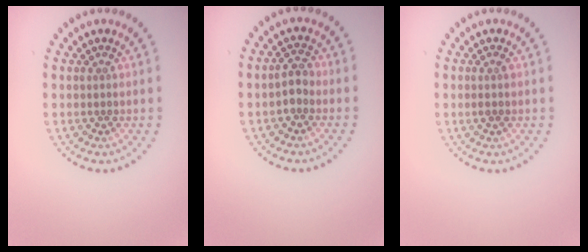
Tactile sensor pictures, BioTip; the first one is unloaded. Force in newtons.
{"total": 1.5, "press": 1.4, "slide": 0.5}
{"total": 0.9, "press": 0.8, "slide": 0.5}